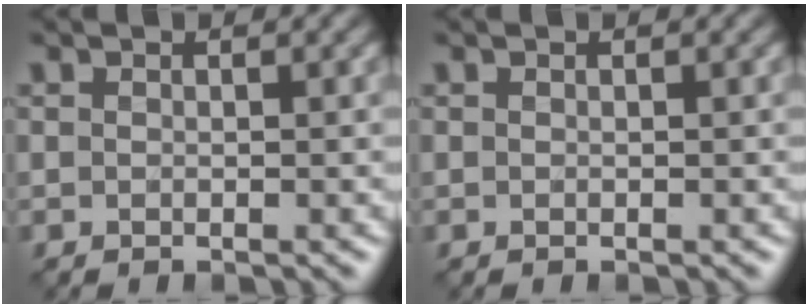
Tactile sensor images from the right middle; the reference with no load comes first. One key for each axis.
{"total": 0.0}